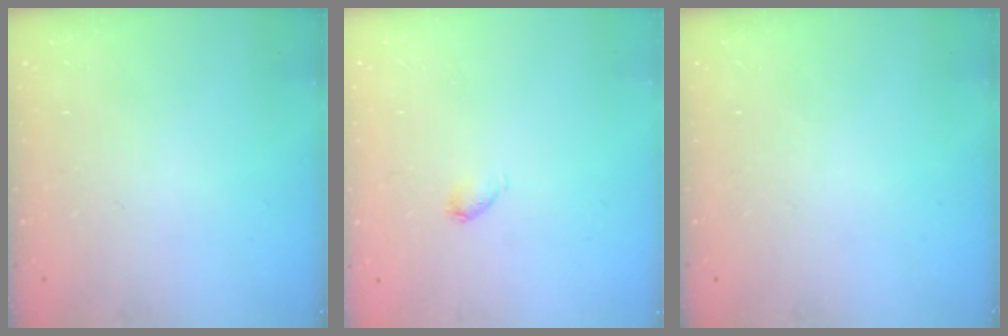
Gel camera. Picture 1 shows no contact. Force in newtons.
{"total": 3.1, "press": 3.1, "slide": 0.6}
{"total": 0.0}